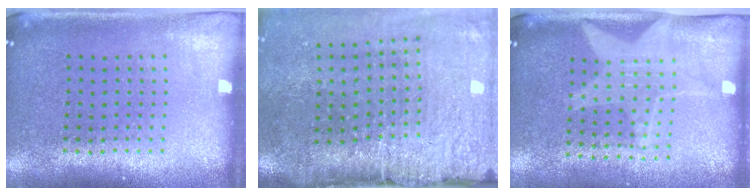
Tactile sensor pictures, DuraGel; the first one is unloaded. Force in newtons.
{"total": 4.8, "press": 3.9, "slide": 2.7}
{"total": 1.8, "press": 1.5, "slide": 1.0}